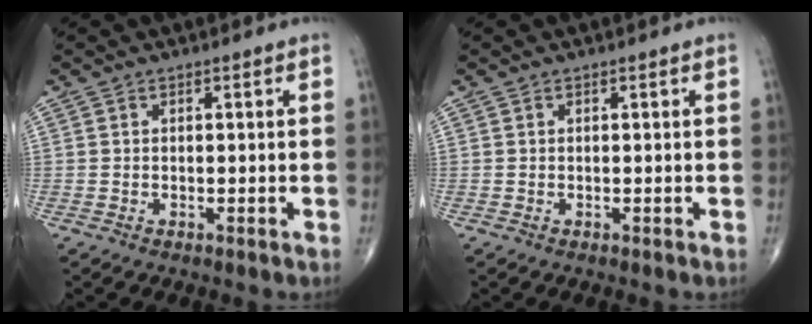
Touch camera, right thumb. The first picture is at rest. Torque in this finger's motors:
{"motor_torque": [0.00, 0.00, 0.00, 0.00, 0.00]}